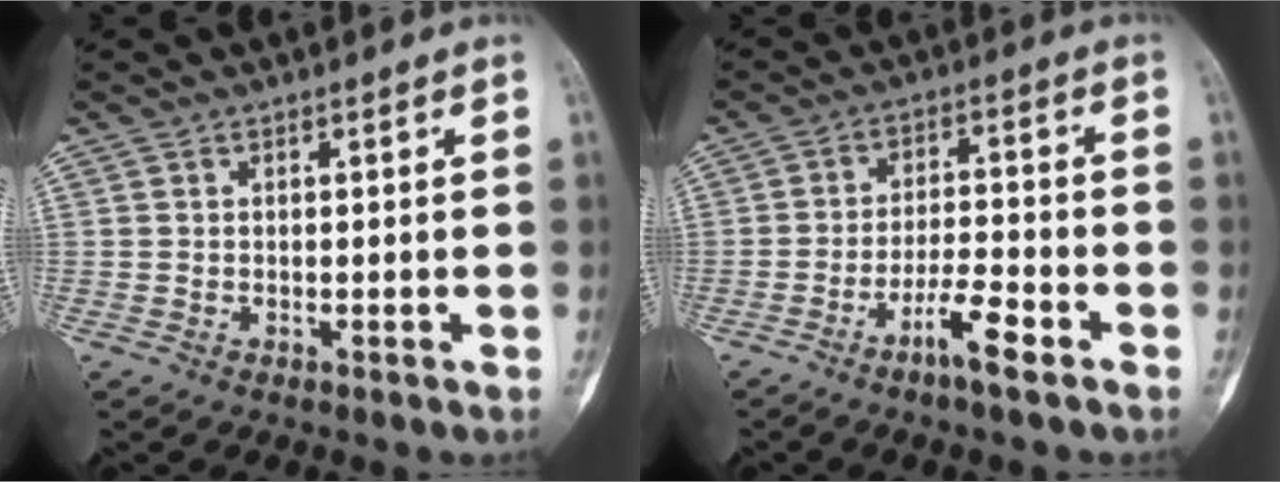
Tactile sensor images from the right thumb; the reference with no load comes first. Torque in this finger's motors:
{"motor_torque": [-0.03, 0.20, -0.21, 0.04, -0.06]}